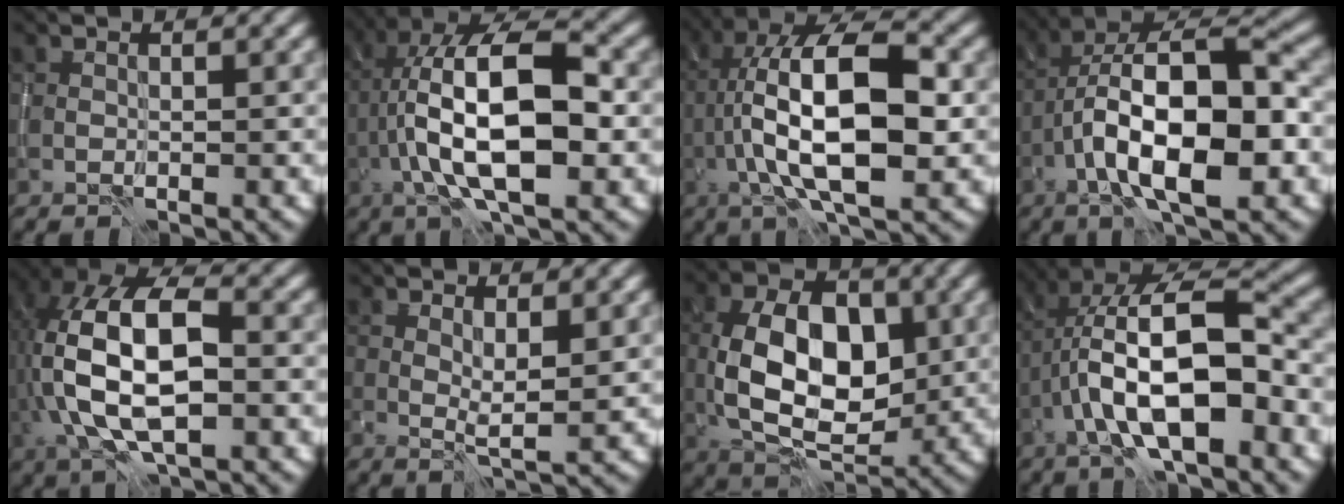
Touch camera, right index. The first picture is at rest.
{"total": 12.6, "force": [-1.5, 4.6, 11.6], "torque": [-0.197, 0.031, -0.034]}
{"total": 12.7, "force": [-1.0, 4.6, 11.8], "torque": [-0.201, 0.029, -0.027]}
{"total": 11.9, "force": [-3.0, 4.4, 10.6], "torque": [-0.185, 0.010, -0.055]}
{"total": 12.7, "force": [-0.5, 6.6, 10.8], "torque": [-0.214, 0.013, -0.015]}
{"total": 2.3, "force": [0.8, 0.6, 2.1], "torque": [-0.037, -0.006, 0.015]}
{"total": 10.0, "force": [0.1, 6.2, 7.9], "torque": [-0.142, 0.000, 0.003]}
{"total": 11.2, "force": [-2.3, 4.3, 10.1], "torque": [-0.181, 0.020, -0.046]}